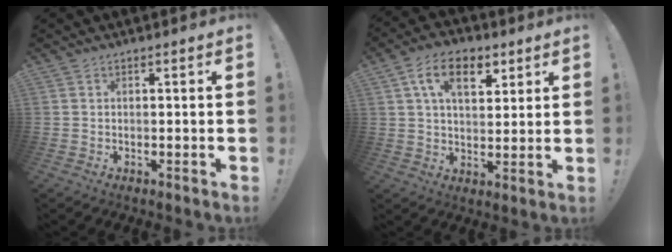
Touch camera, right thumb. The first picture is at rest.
{"total": 12.6, "force": [5.4, 7.4, 8.7], "torque": [-0.128, -0.003, 0.096]}